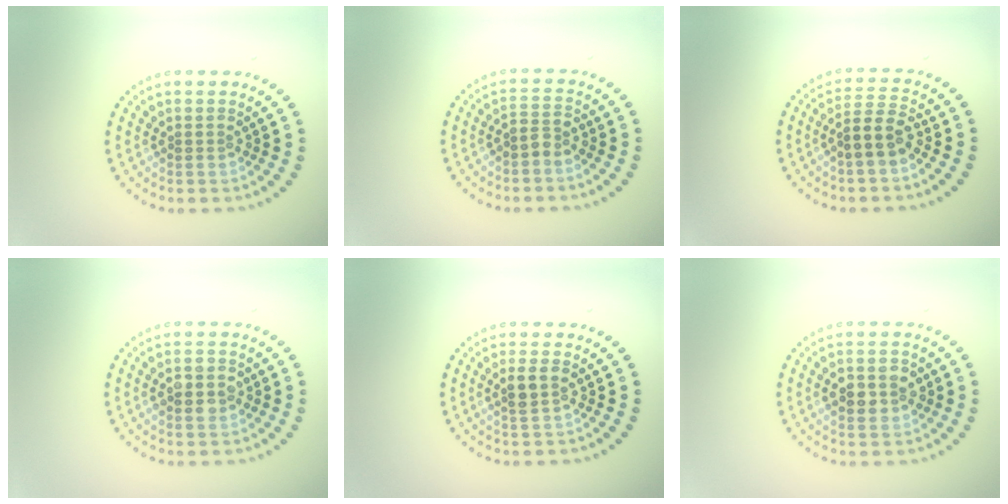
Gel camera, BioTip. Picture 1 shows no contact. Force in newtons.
{"total": 1.6, "press": 1.3, "slide": 0.9}
{"total": 2.9, "press": 2.5, "slide": 1.4}
{"total": 2.9, "press": 2.9, "slide": 0.1}
{"total": 1.9, "press": 1.7, "slide": 0.8}
{"total": 3.7, "press": 3.7, "slide": 0.1}